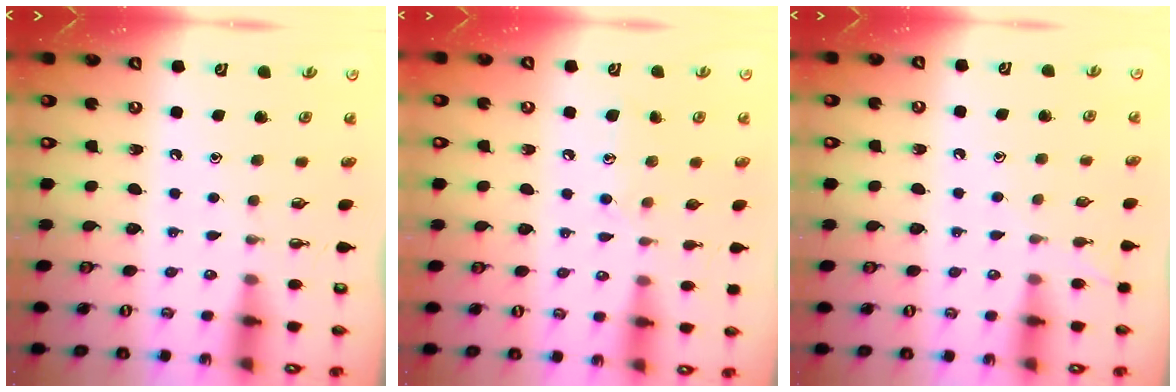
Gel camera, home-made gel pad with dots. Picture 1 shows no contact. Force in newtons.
{"total": 7.6, "press": 7.6, "slide": 0.5}
{"total": 4.6, "press": 4.6, "slide": 0.5}